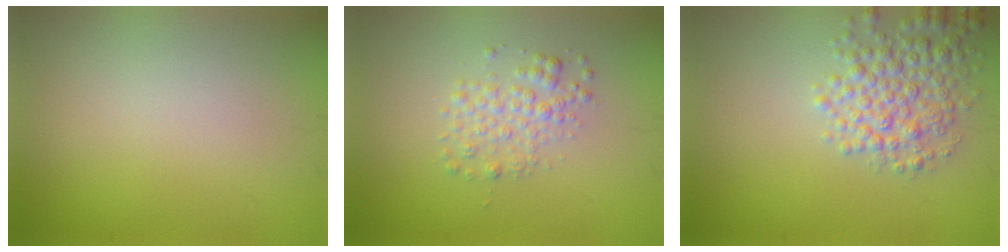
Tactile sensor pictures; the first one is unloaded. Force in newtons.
{"total": 2.3, "press": 2.3, "slide": 0.1}
{"total": 4.5, "press": 4.5, "slide": 0.1}